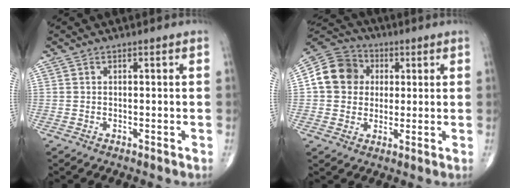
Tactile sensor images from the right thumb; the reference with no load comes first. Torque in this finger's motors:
{"motor_torque": [0.37, 2.10, 0.43, -0.24, 0.08]}